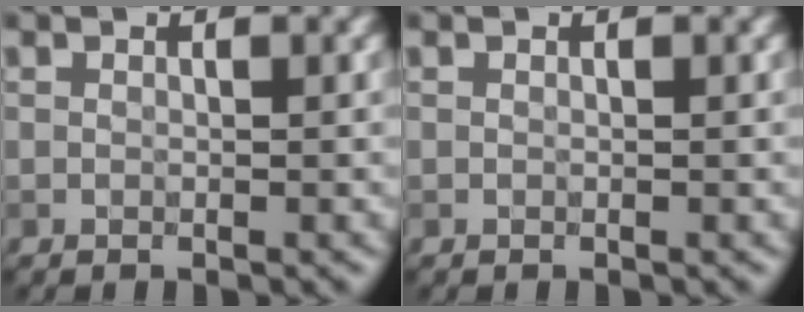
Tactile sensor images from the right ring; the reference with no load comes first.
{"total": 0.0}